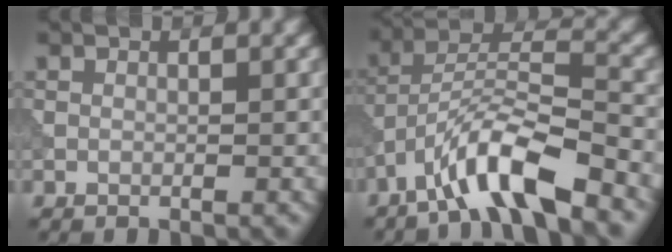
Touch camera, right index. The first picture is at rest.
{"total": 8.2, "force": [-5.4, 1.8, 5.9], "torque": [-0.104, 0.012, -0.102]}